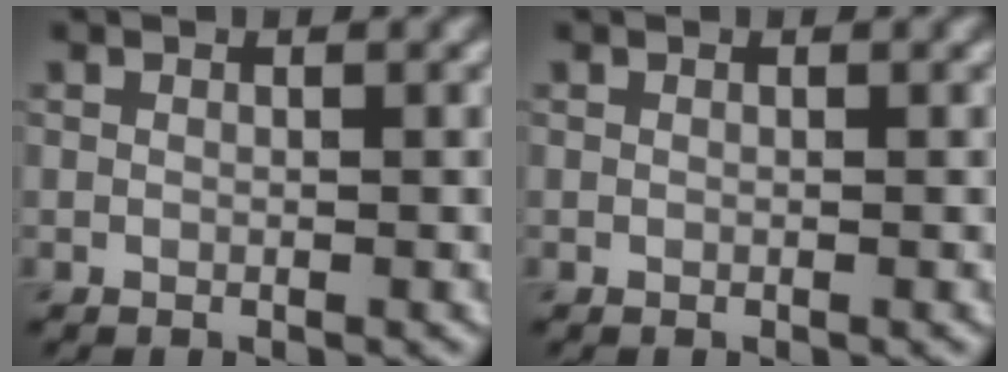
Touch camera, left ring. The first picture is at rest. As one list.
[{"total": 0.0}]